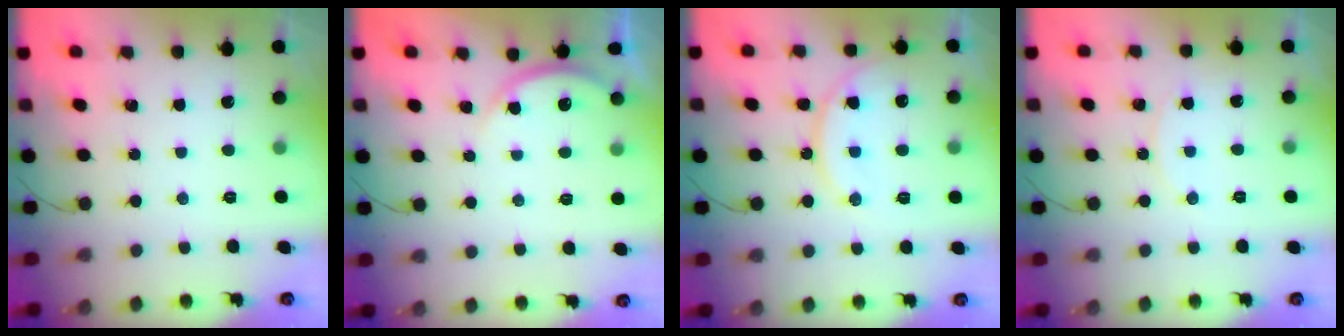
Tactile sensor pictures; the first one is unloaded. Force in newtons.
{"total": 3.0, "press": 2.9, "slide": 0.4}
{"total": 13.8, "press": 13.8, "slide": 1.3}
{"total": 4.8, "press": 4.8, "slide": 0.4}